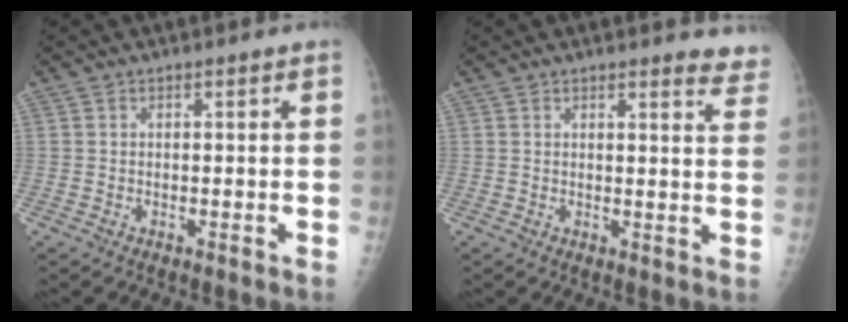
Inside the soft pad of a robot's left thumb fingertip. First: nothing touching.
{"total": 6.6, "force": [6.1, 1.5, 2.3], "torque": [0.004, -0.032, 0.045]}